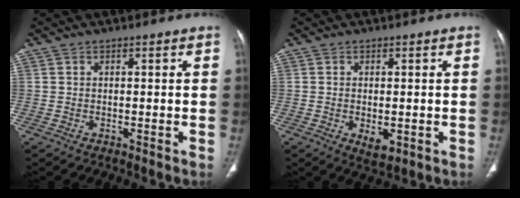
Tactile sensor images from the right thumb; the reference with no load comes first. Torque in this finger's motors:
{"motor_torque": [-0.30, 0.20, -0.34, 0.02, -0.05]}